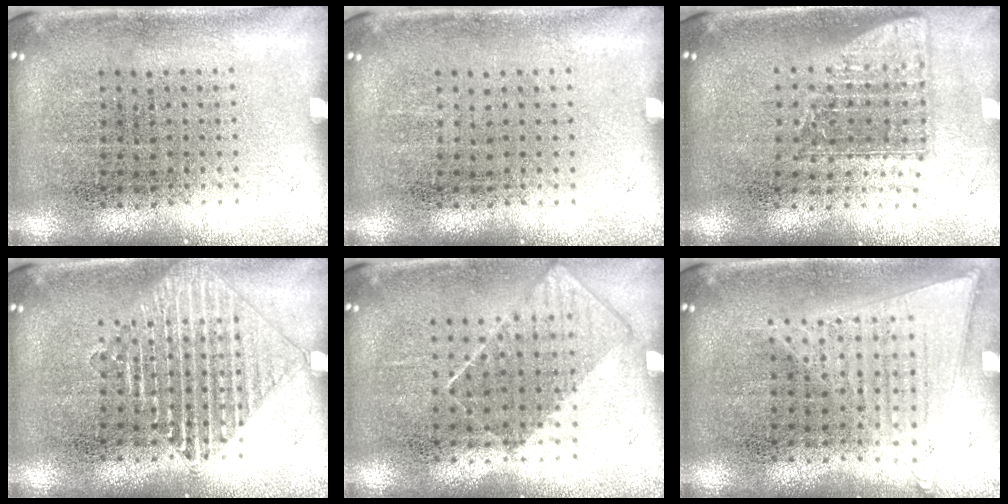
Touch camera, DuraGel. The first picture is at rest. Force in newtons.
{"total": 0.0}
{"total": 1.5, "press": 1.2, "slide": 1.0}
{"total": 2.3, "press": 2.3, "slide": 0.3}
{"total": 0.8, "press": 0.7, "slide": 0.4}
{"total": 1.0, "press": 1.0, "slide": 0.4}